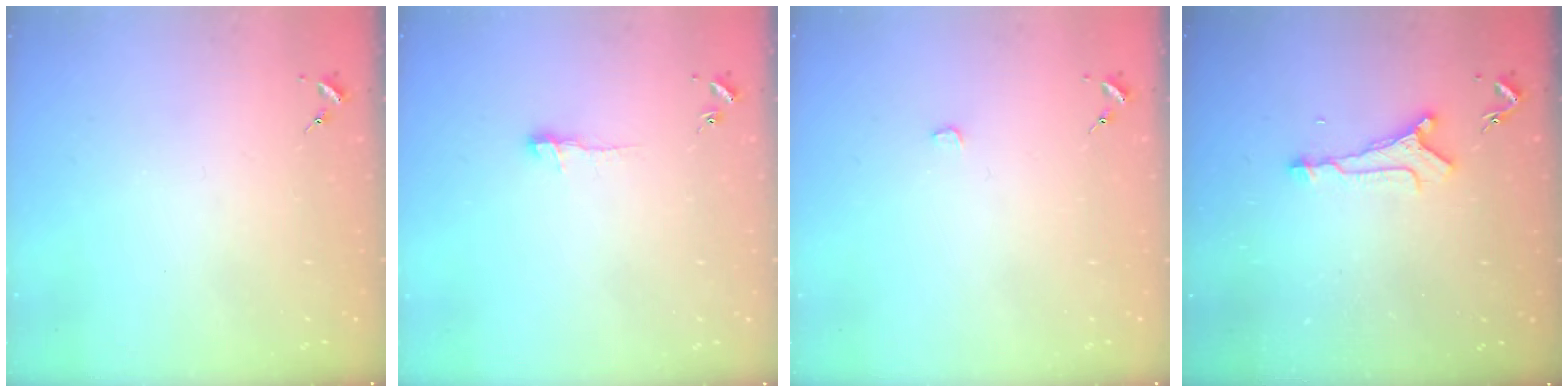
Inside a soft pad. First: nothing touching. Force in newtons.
{"total": 5.1, "press": 5.0, "slide": 0.5}
{"total": 0.8, "press": 0.8, "slide": 0.1}
{"total": 6.9, "press": 6.9, "slide": 0.7}